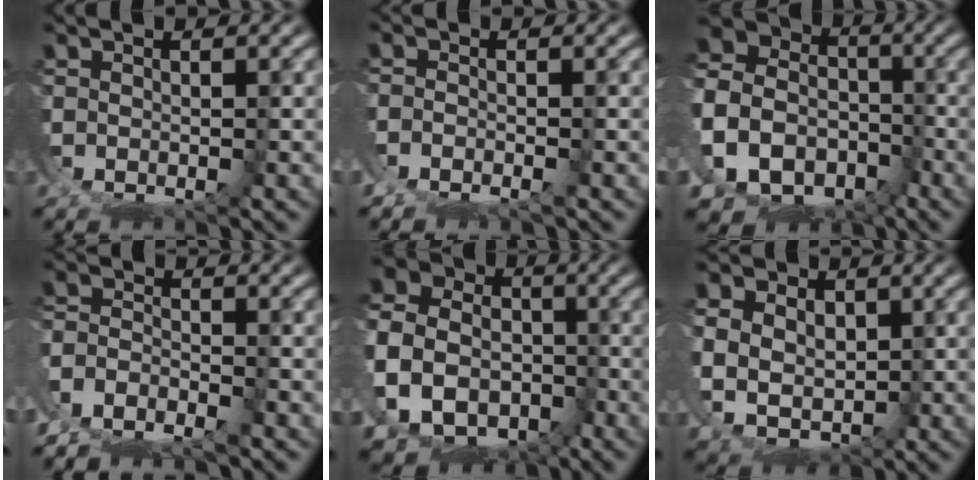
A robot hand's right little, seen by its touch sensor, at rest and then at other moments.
{"total": 2.3, "force": [-1.9, 1.2, 0.5], "torque": [-0.013, -0.004, -0.041]}
{"total": 19.5, "force": [-2.6, 17.4, 8.3], "torque": [-0.182, -0.058, -0.062]}
{"total": 5.9, "force": [-4.2, 3.9, 1.7], "torque": [-0.035, -0.019, -0.078]}
{"total": 16.7, "force": [-1.4, 14.6, 8.1], "torque": [-0.147, -0.038, -0.044]}
{"total": 7.8, "force": [-0.9, 6.5, 4.3], "torque": [-0.097, -0.043, -0.003]}